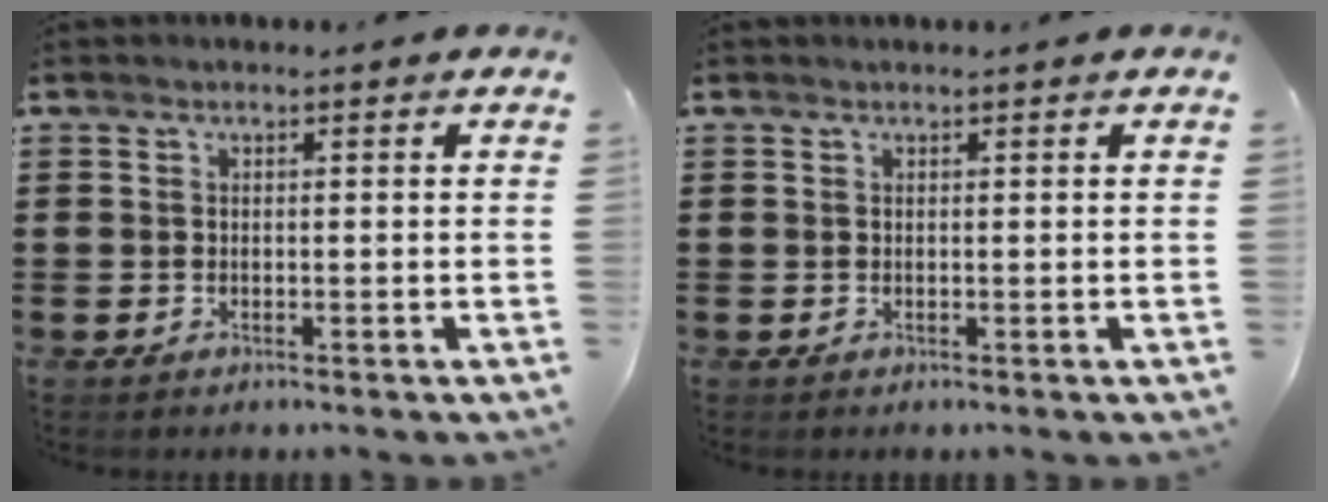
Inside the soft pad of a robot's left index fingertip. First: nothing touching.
{"total": 0.0}